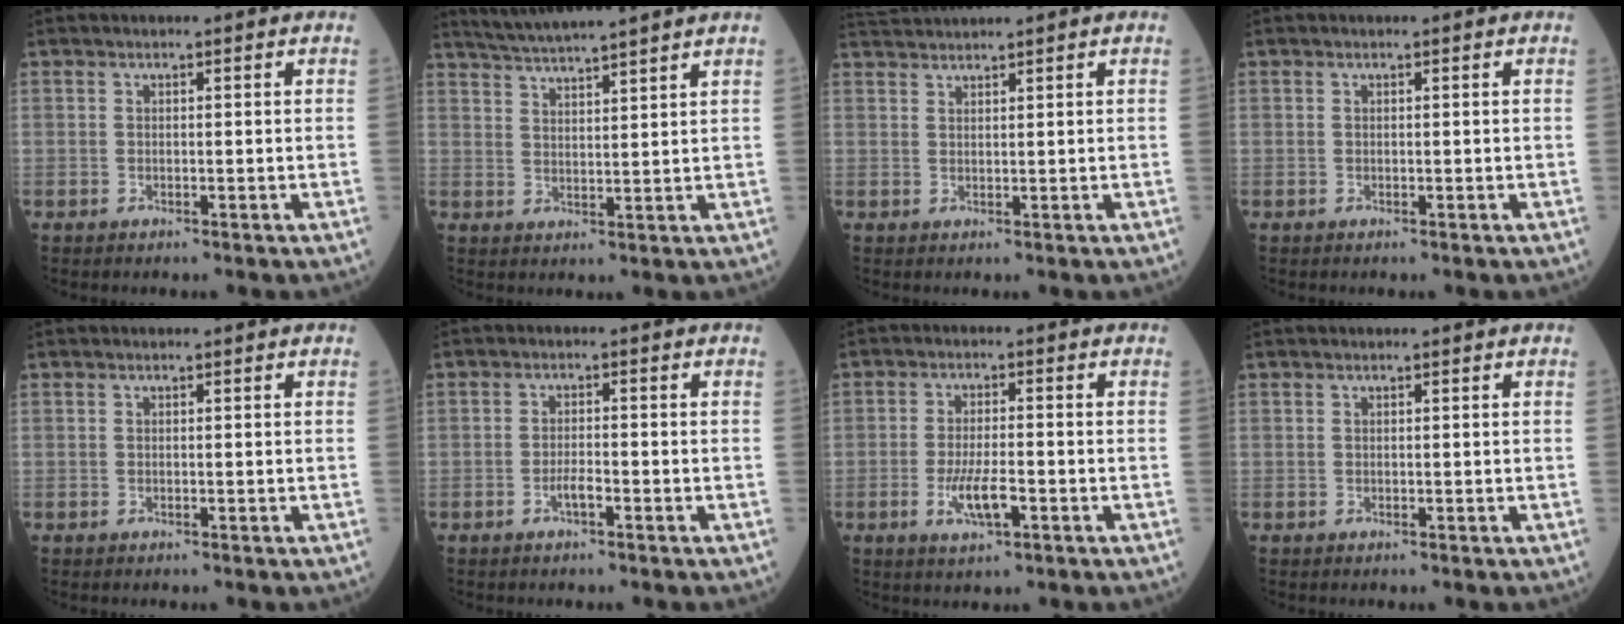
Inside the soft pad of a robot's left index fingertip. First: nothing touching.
{"total": 9.5, "force": [8.6, -1.3, 3.8], "torque": [-0.072, 0.018, 0.135]}
{"total": 3.2, "force": [3.0, -0.9, 0.3], "torque": [-0.010, 0.016, 0.064]}
{"total": 0.0}
{"total": 0.0}
{"total": 2.1, "force": [-1.2, 0.3, 1.6], "torque": [-0.031, 0.002, -0.023]}
{"total": 5.2, "force": [-2.0, 1.1, 4.7], "torque": [-0.096, -0.006, -0.035]}
{"total": 0.0}